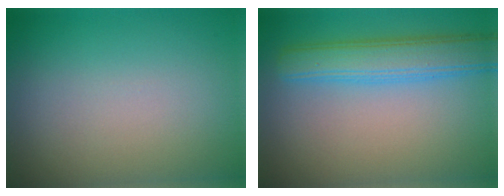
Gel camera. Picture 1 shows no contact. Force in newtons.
{"total": 5.1, "press": 5.1, "slide": 0.2}